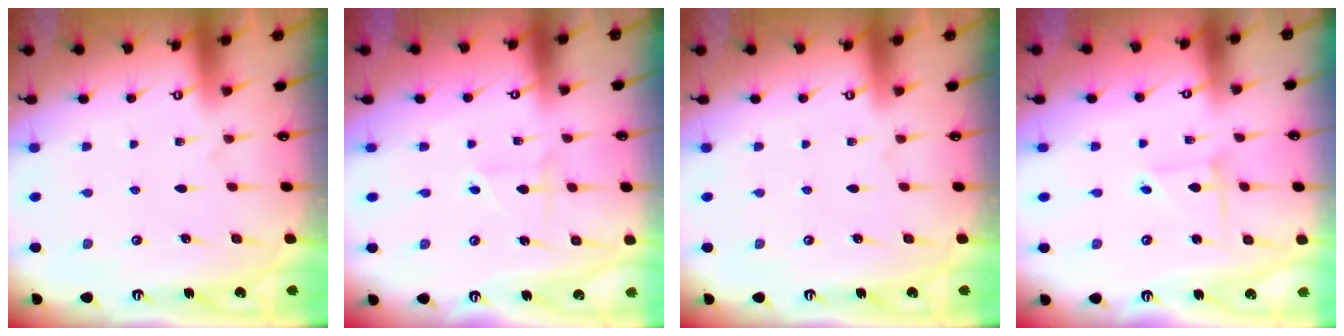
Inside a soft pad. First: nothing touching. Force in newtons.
{"total": 2.5, "press": 2.3, "slide": 0.9}
{"total": 0.0}
{"total": 2.8, "press": 2.8, "slide": 0.3}